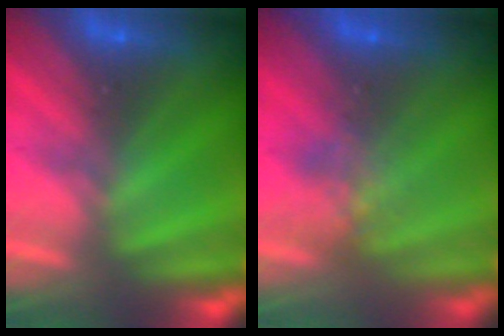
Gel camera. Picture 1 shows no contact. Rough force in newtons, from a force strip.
{"total": 4.4}